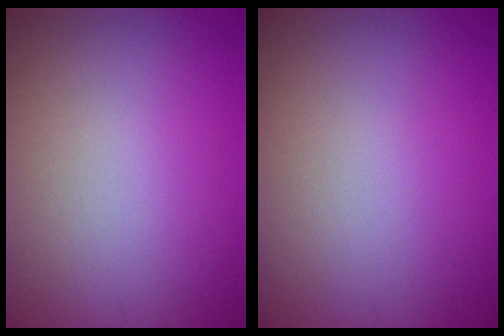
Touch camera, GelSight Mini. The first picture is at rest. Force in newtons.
{"total": 0.0}